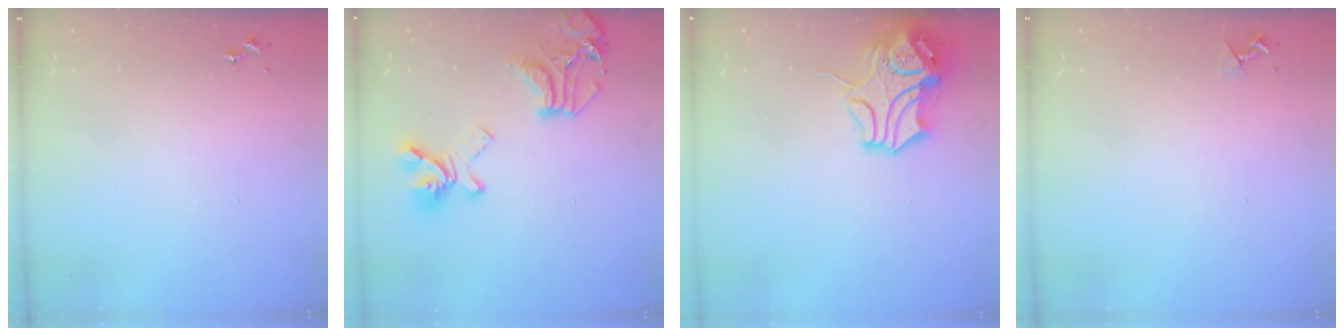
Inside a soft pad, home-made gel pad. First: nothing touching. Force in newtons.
{"total": 21.7, "press": 21.6, "slide": 2.0}
{"total": 14.0, "press": 13.8, "slide": 2.1}
{"total": 3.8, "press": 3.7, "slide": 0.6}